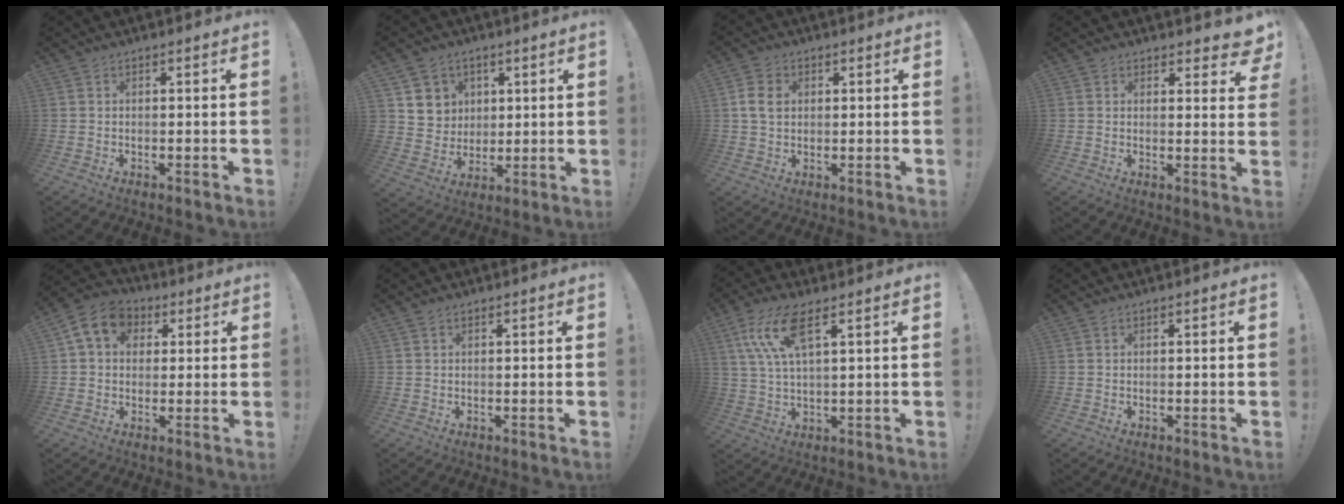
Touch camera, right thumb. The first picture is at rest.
{"total": 7.6, "force": [3.4, 6.8, 0.3], "torque": [-0.006, -0.031, 0.070]}
{"total": 5.9, "force": [1.0, 4.6, 3.6], "torque": [-0.064, 0.009, 0.021]}
{"total": 3.9, "force": [2.8, 2.3, 1.4], "torque": [-0.006, -0.018, 0.049]}
{"total": 10.7, "force": [3.5, 8.4, 5.7], "torque": [-0.090, 0.001, 0.071]}
{"total": 0.5, "force": [0.3, 0.4, 0.1], "torque": [0.003, -0.001, 0.006]}
{"total": 11.4, "force": [5.3, 3.5, 9.5], "torque": [-0.183, -0.010, 0.097]}
{"total": 0.0}